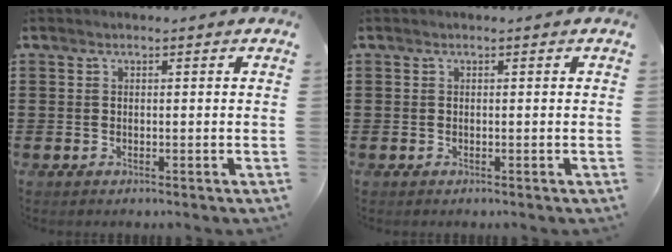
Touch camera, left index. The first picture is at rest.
{"total": 0.0}